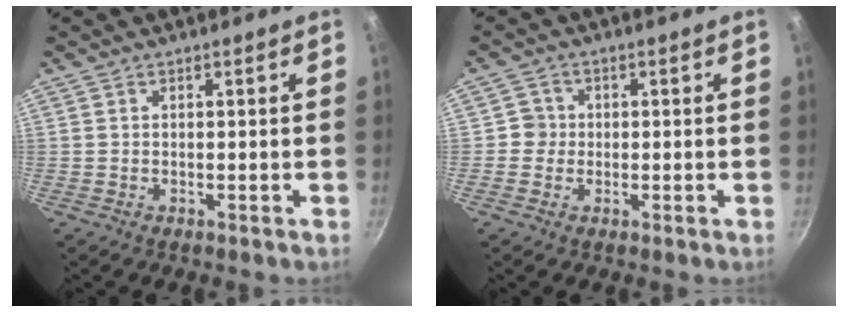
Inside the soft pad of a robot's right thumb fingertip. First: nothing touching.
{"total": 3.0, "force": [-0.3, 3.0, 0.5], "torque": [0.017, 0.007, -0.013]}